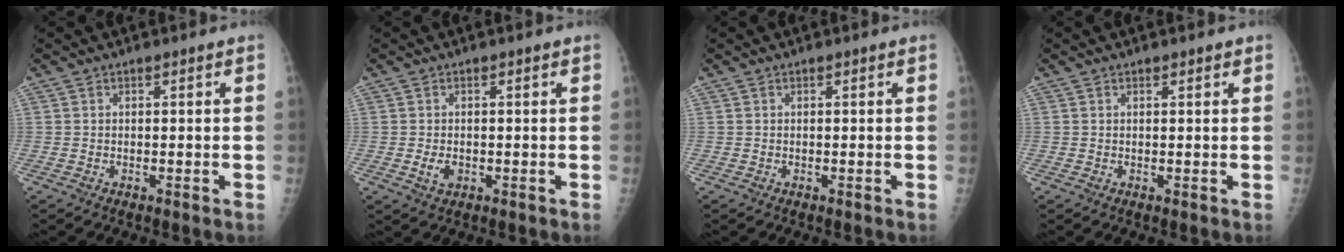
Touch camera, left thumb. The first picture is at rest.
{"total": 2.4, "force": [-0.5, 1.6, 1.7], "torque": [-0.028, -0.001, -0.005]}
{"total": 0.0}
{"total": 0.6, "force": [0.5, 0.2, 0.4], "torque": [-0.005, -0.001, 0.007]}